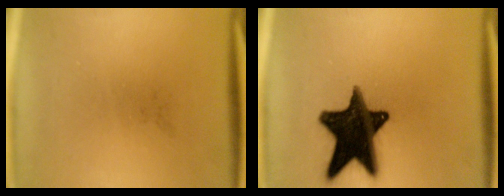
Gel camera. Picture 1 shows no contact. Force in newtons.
{"total": 17.8}